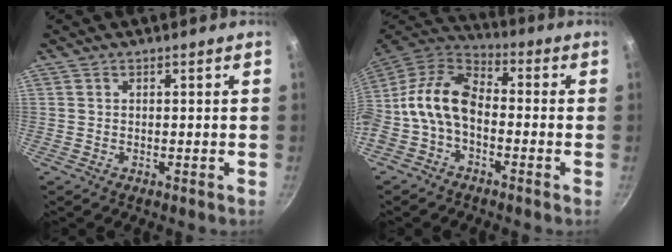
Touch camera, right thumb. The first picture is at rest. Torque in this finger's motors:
{"motor_torque": [2.51, 2.50, 1.40, -1.37, 0.47]}